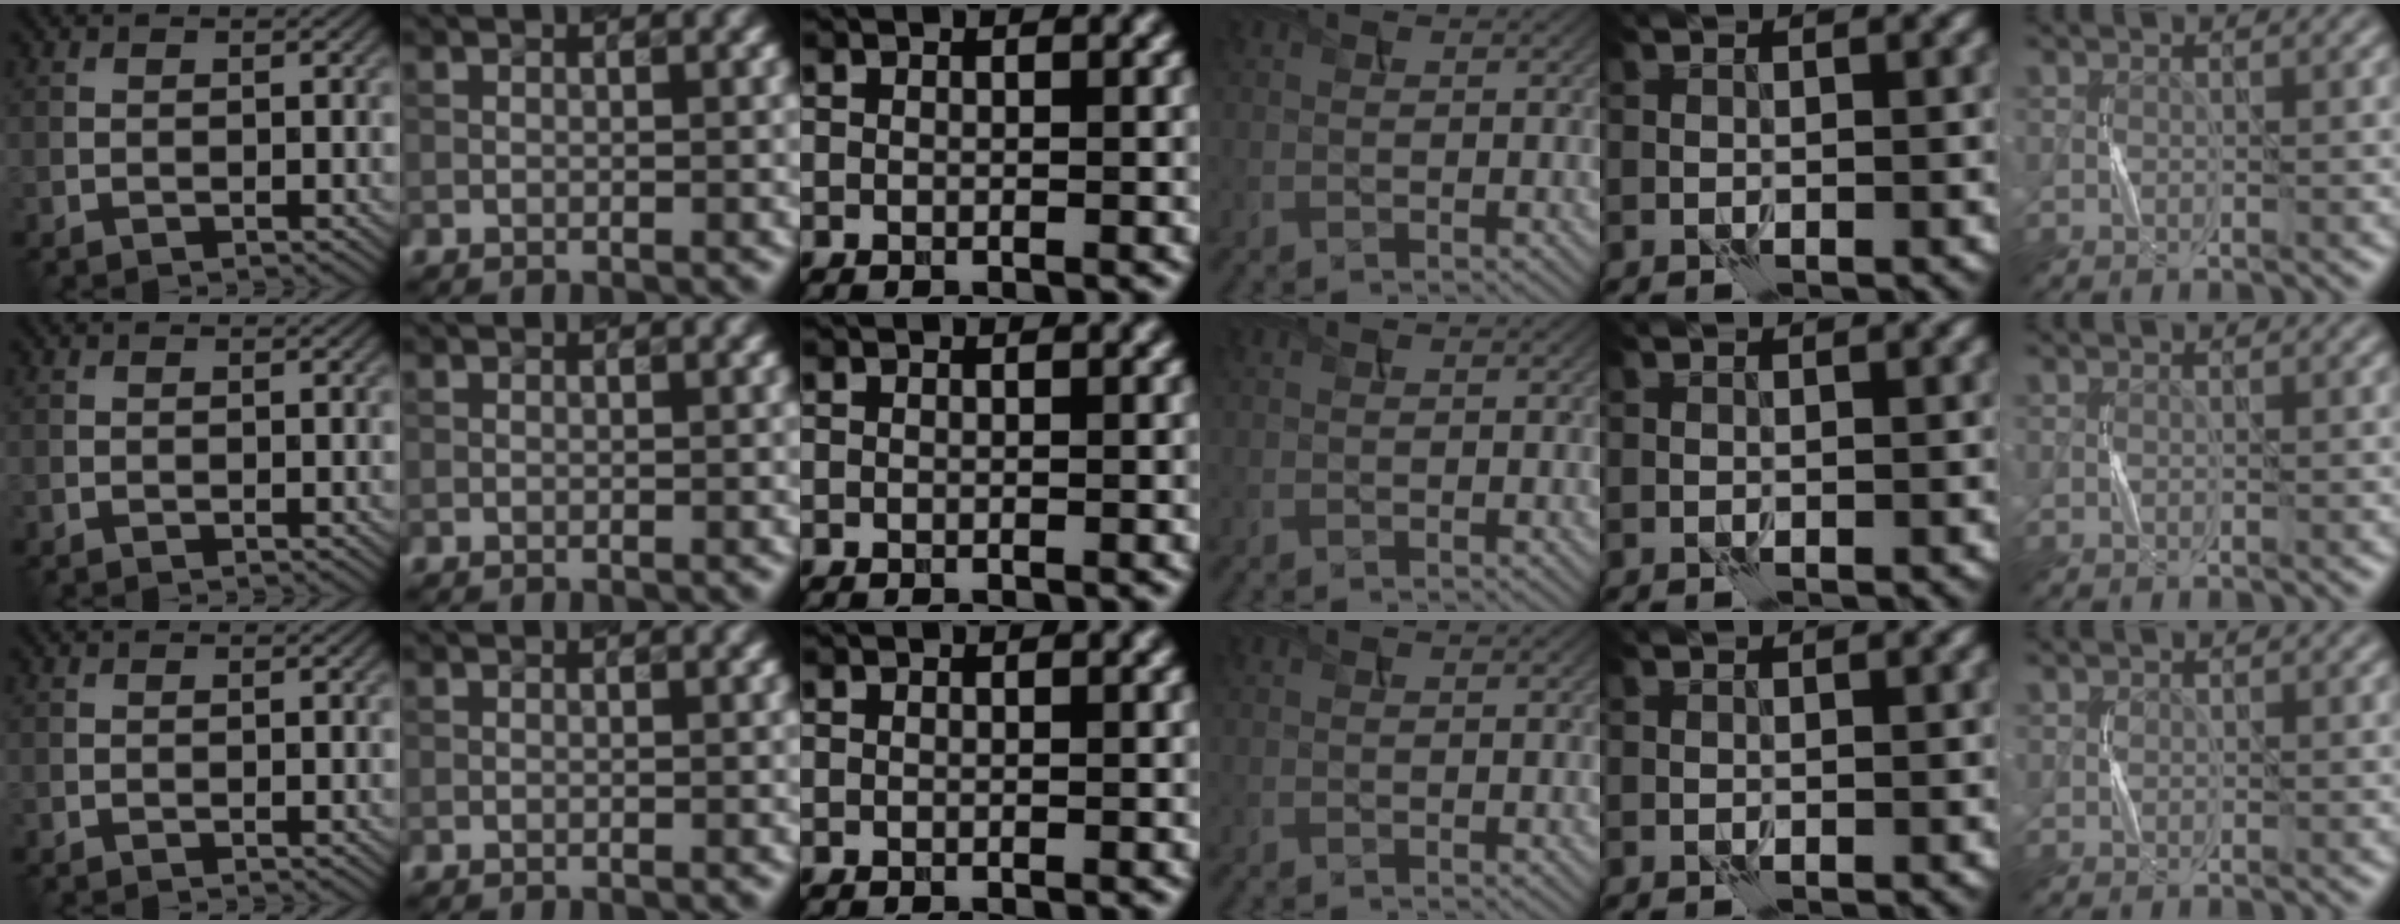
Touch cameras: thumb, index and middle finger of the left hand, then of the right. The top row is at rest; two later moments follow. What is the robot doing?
{"motion": "press", "object": "button"}